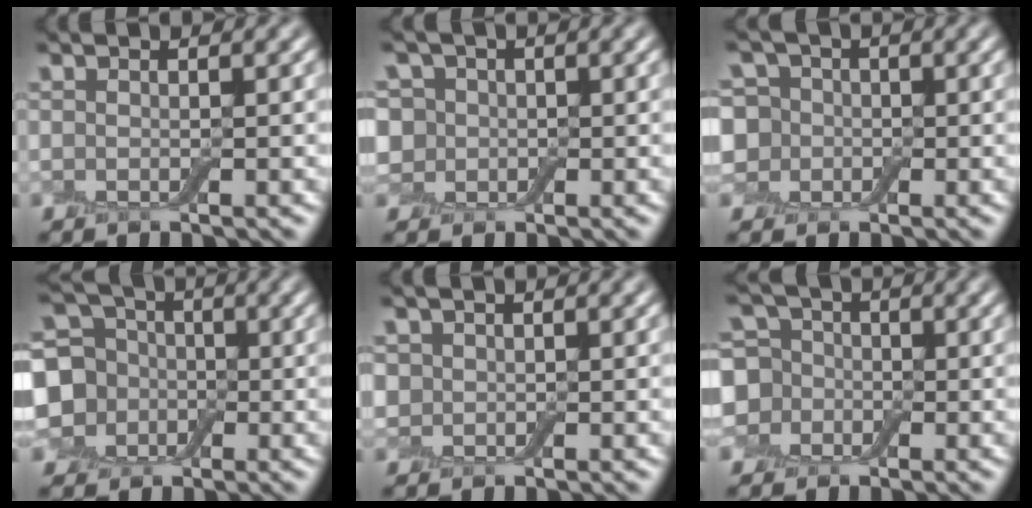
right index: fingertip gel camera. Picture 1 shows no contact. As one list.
[{"total": 5.8, "force": [1.8, 4.9, 2.6], "torque": [-0.048, 0.027, -0.003]}, {"total": 7.8, "force": [2.0, 6.5, 3.8], "torque": [-0.061, 0.034, -0.016]}, {"total": 7.6, "force": [-0.8, 6.6, 3.6], "torque": [-0.078, -0.001, -0.040]}, {"total": 1.5, "force": [0.2, 1.5, 0.3], "torque": [-0.004, -0.002, 0.001]}, {"total": 6.6, "force": [-0.3, 6.1, 2.6], "torque": [-0.051, 0.027, -0.047]}]